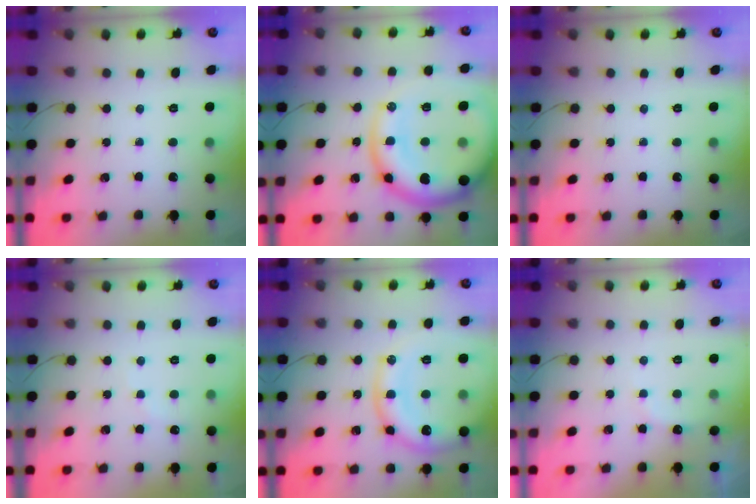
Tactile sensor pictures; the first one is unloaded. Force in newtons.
{"total": 22.0, "press": 21.6, "slide": 4.0}
{"total": 0.0}
{"total": 5.2, "press": 5.0, "slide": 1.4}
{"total": 15.7, "press": 15.6, "slide": 1.8}
{"total": 5.3, "press": 5.2, "slide": 1.0}